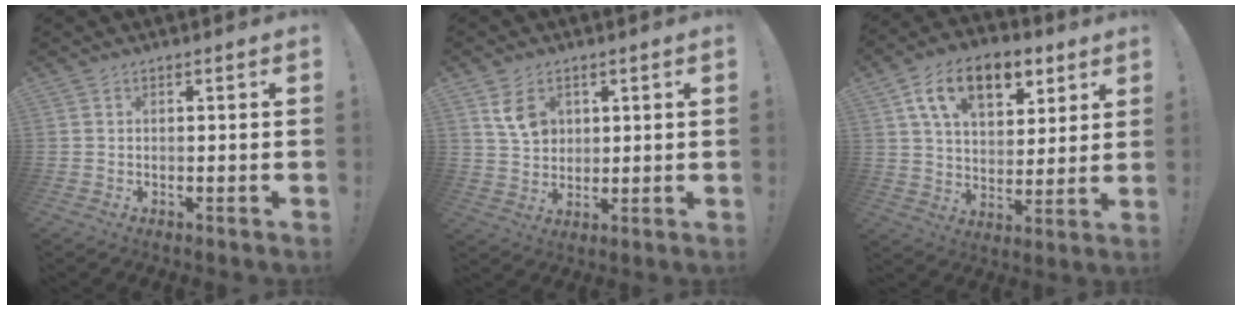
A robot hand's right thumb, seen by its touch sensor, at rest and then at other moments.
{"total": 7.7, "force": [3.3, 5.9, 3.7], "torque": [-0.050, -0.009, 0.065]}
{"total": 16.7, "force": [8.3, 10.0, 10.5], "torque": [-0.163, -0.028, 0.147]}